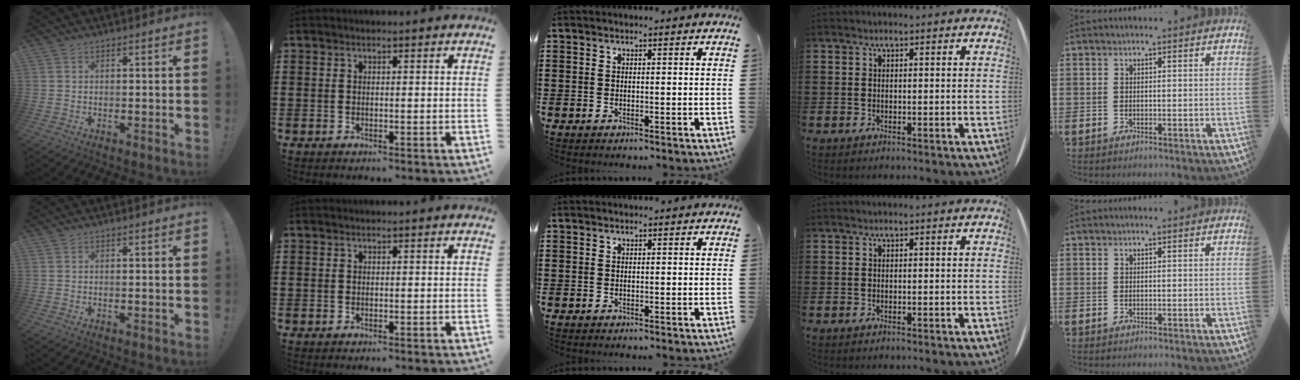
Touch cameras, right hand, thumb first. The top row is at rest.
{}